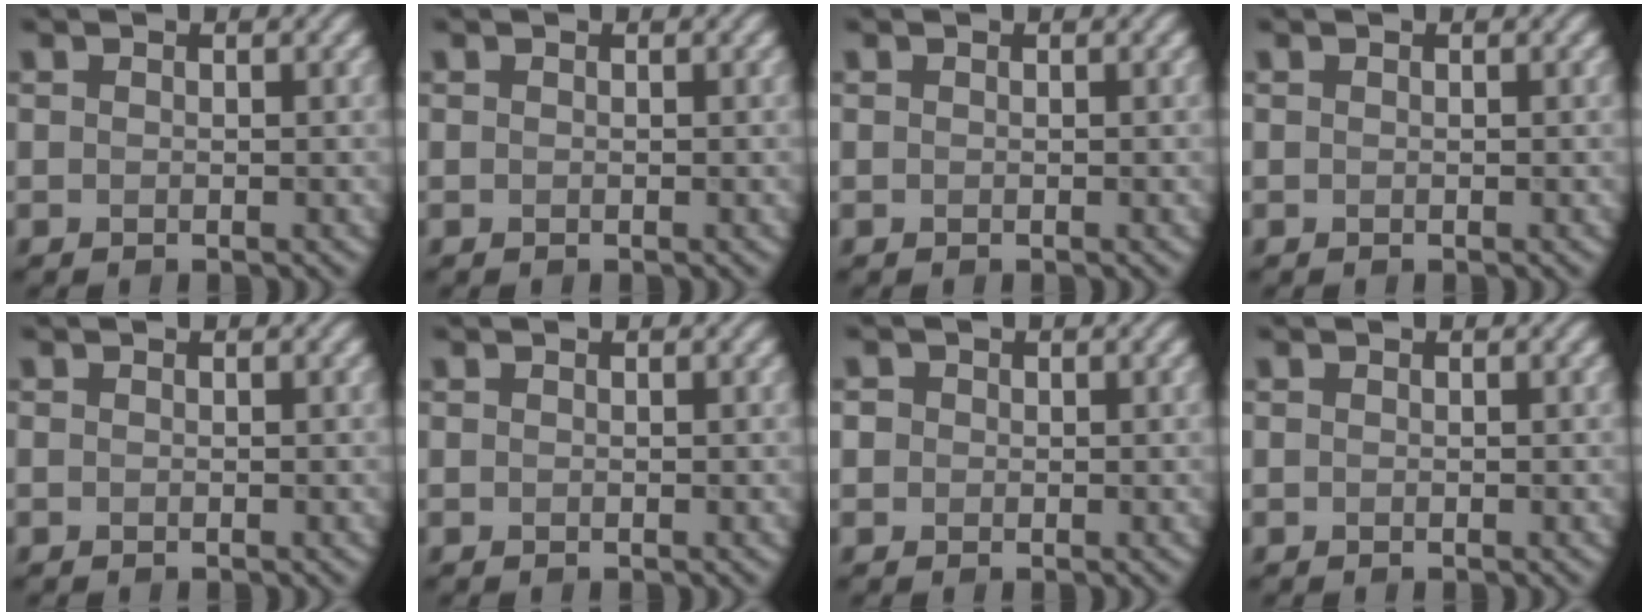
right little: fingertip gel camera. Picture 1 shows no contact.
{"total": 0.0}
{"total": 0.0}
{"total": 0.0}
{"total": 0.0}
{"total": 0.0}
{"total": 1.1, "force": [0.2, 1.0, 0.3], "torque": [-0.002, 0.003, -0.002]}
{"total": 0.0}